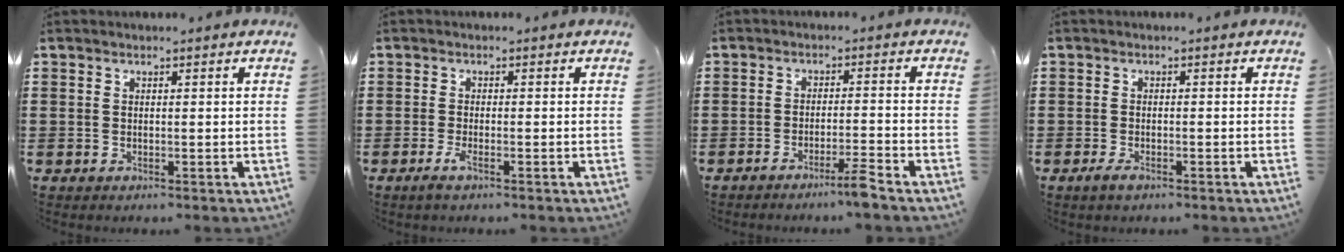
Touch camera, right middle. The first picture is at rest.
{"total": 2.0, "force": [-0.8, 0.3, 1.8], "torque": [-0.045, -0.008, -0.020]}
{"total": 3.8, "force": [-3.1, -0.3, 2.2], "torque": [-0.040, -0.008, -0.060]}
{"total": 1.5, "force": [-0.9, 0.7, 1.0], "torque": [-0.028, -0.003, -0.021]}